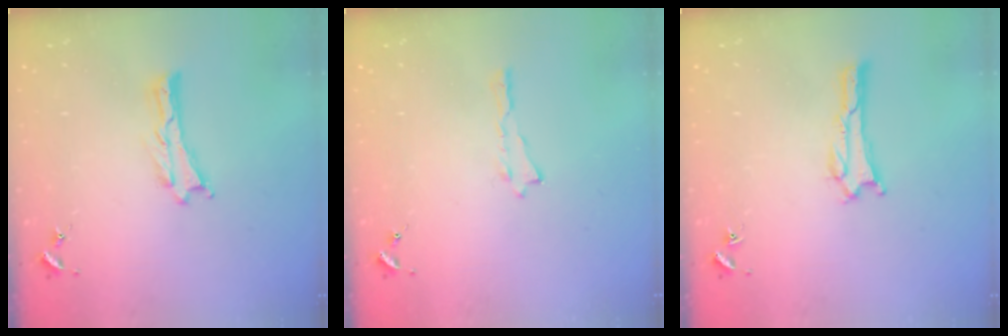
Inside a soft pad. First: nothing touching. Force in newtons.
{"total": 0.0}
{"total": 1.3, "press": 1.3, "slide": 0.4}